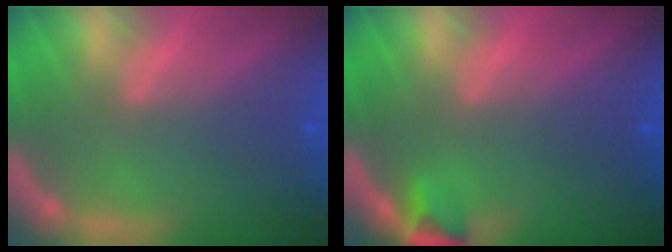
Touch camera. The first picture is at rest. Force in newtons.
{"total": 1.9}